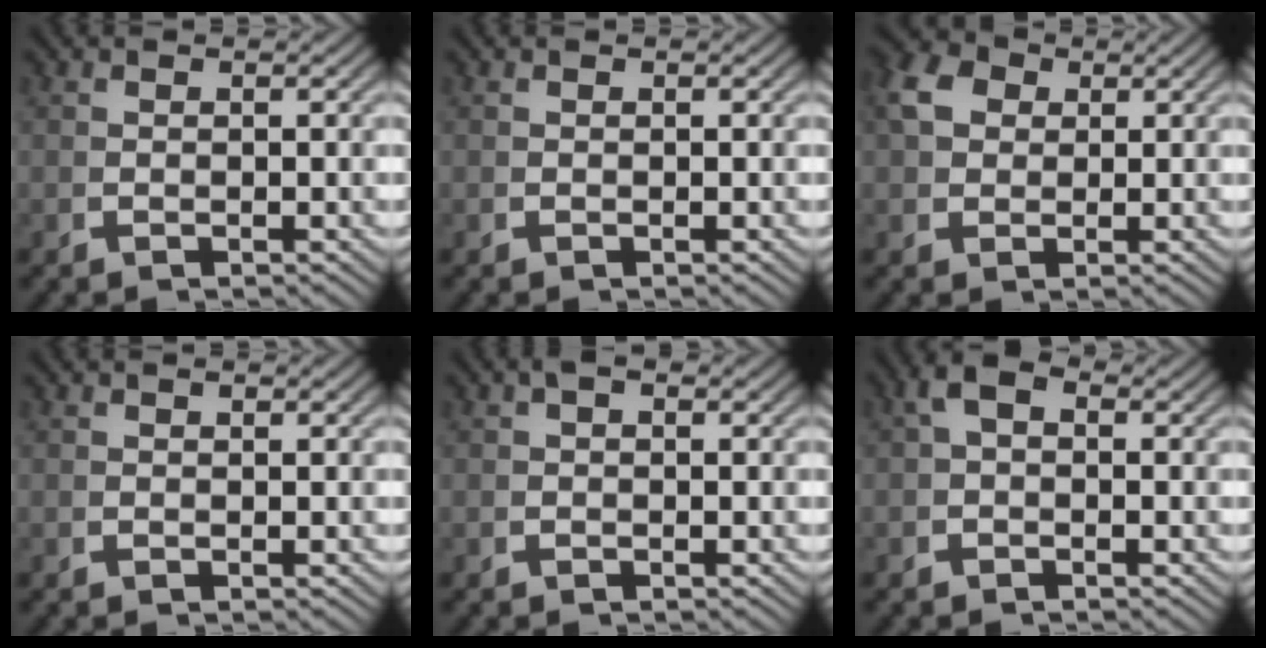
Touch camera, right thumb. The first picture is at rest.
{"total": 0.0}
{"total": 5.2, "force": [2.0, 4.1, 2.6], "torque": [-0.066, -0.005, 0.037]}
{"total": 0.0}
{"total": 0.7, "force": [0.1, 0.4, 0.6], "torque": [-0.009, 0.001, 0.000]}
{"total": 1.8, "force": [0.4, 1.1, 1.4], "torque": [-0.027, 0.005, 0.004]}